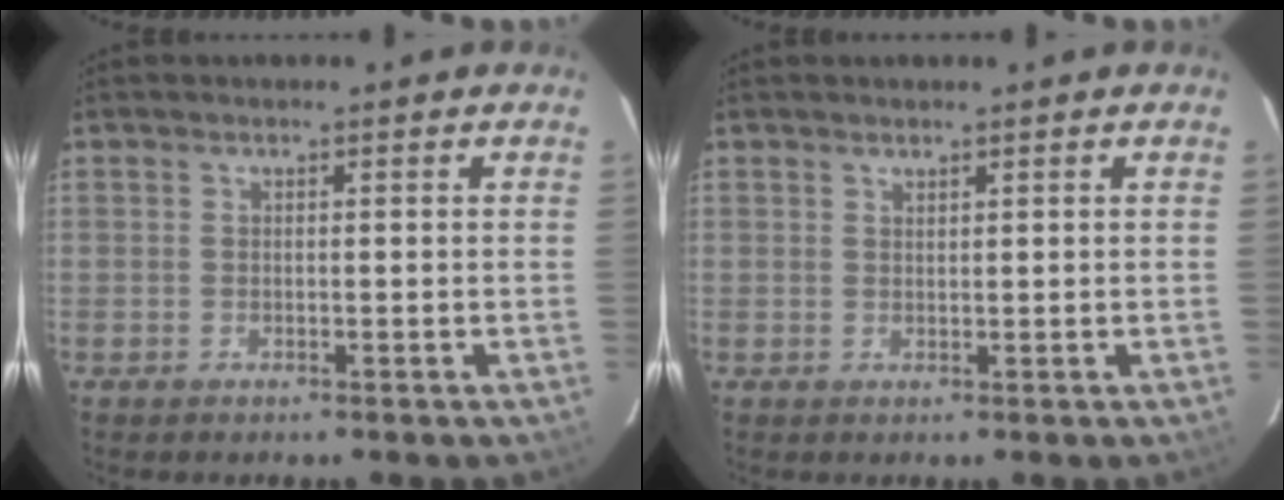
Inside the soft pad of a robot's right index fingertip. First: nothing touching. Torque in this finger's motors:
{"motor_torque": [-0.06, 0.06, 0.05, 0.00]}